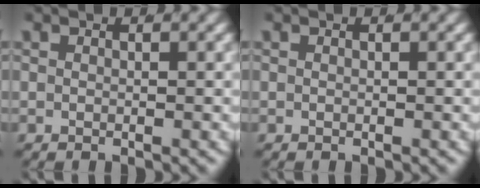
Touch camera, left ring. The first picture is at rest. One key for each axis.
{"total": 0.0}